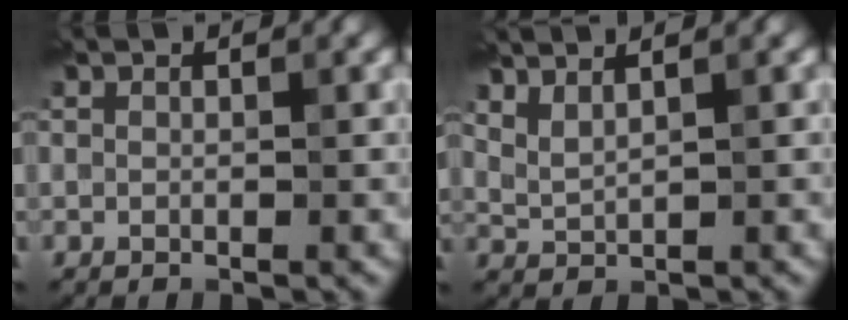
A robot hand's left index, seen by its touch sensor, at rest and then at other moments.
{"total": 2.7, "force": [2.3, 0.6, 1.3], "torque": [-0.030, 0.005, 0.048]}